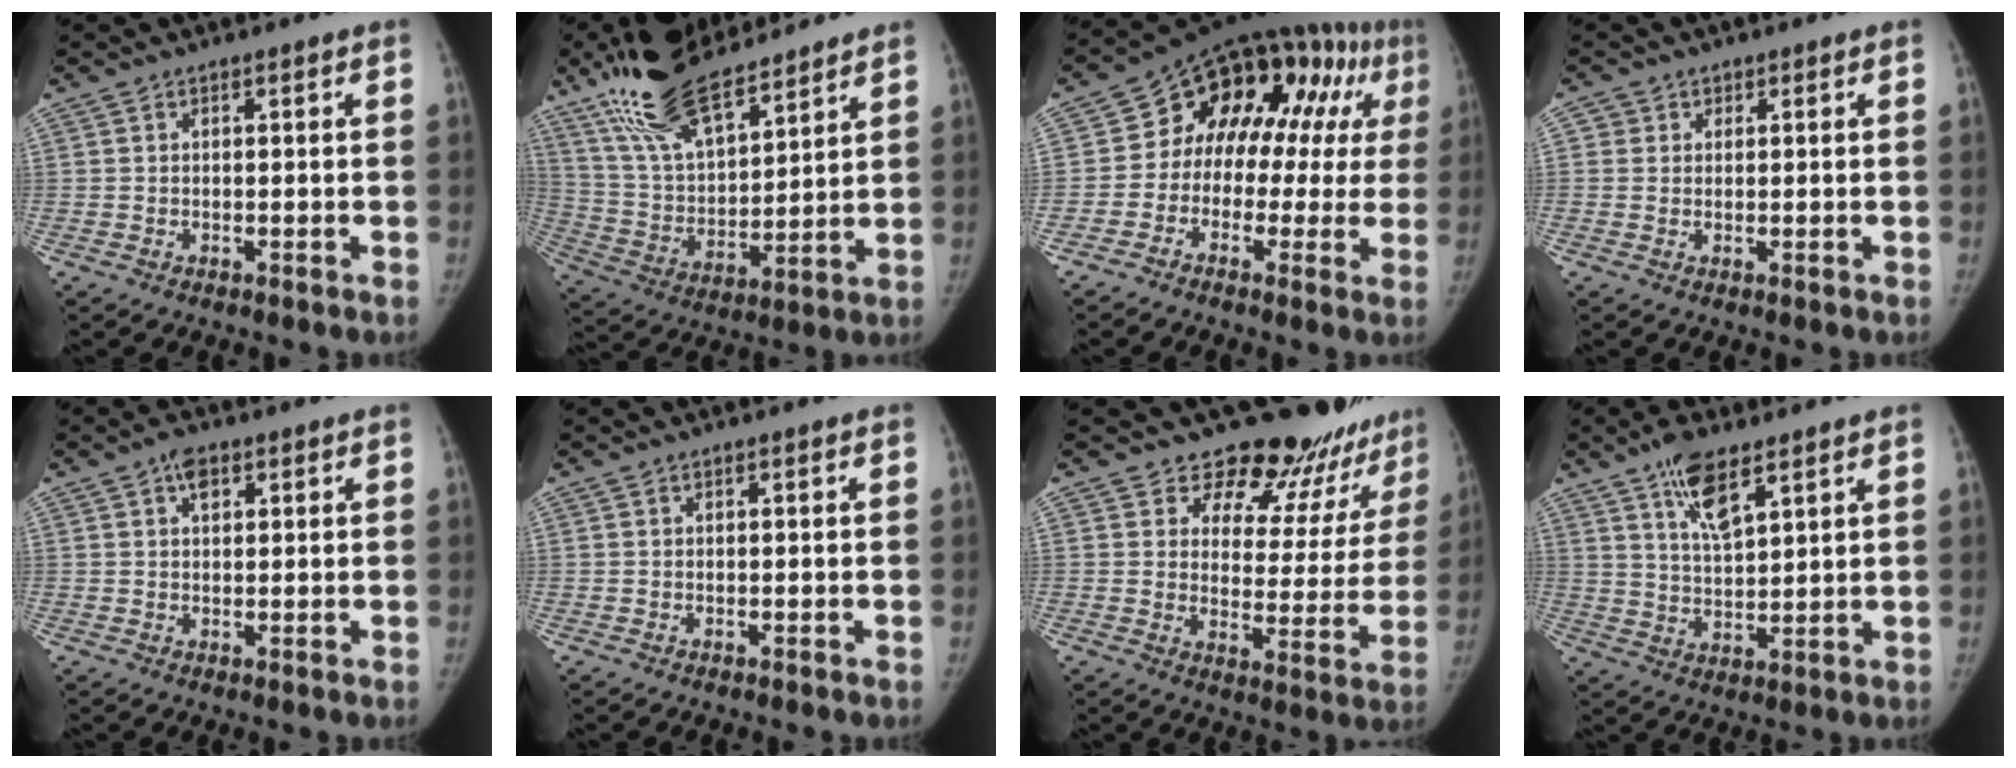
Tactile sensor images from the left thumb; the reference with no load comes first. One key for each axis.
{"total": 18.7, "fx": 14.5, "fy": 6.3, "fz": 10.0, "tx": -0.156, "ty": -0.060, "tz": 0.277}
{"total": 18.9, "fx": 3.1, "fy": 12.6, "fz": 13.7, "tx": -0.135, "ty": 0.053, "tz": 0.033}
{"total": 1.7, "fx": 0.6, "fy": 1.5, "fz": -0.1, "tx": 0.011, "ty": -0.001, "tz": 0.007}
{"total": 3.1, "fx": 1.5, "fy": 1.9, "fz": 2.0, "tx": -0.023, "ty": 0.000, "tz": 0.021}
{"total": 0.0}
{"total": 18.4, "fx": 16.4, "fy": 7.4, "fz": 3.6, "tx": 0.016, "ty": -0.122, "tz": 0.195}
{"total": 8.6, "fx": 5.3, "fy": 3.0, "fz": 6.1, "tx": -0.101, "ty": -0.027, "tz": 0.100}